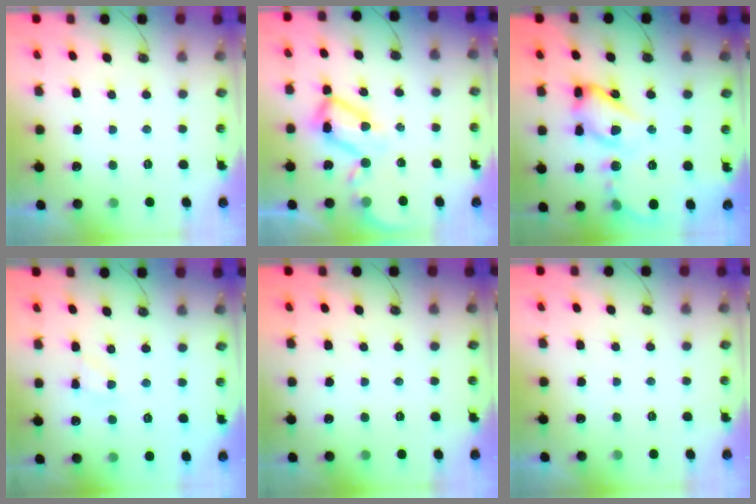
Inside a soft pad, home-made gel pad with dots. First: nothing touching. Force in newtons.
{"total": 10.8, "press": 10.8, "slide": 1.1}
{"total": 14.8, "press": 14.7, "slide": 1.6}
{"total": 3.9, "press": 3.9, "slide": 0.3}
{"total": 0.0}
{"total": 0.0}